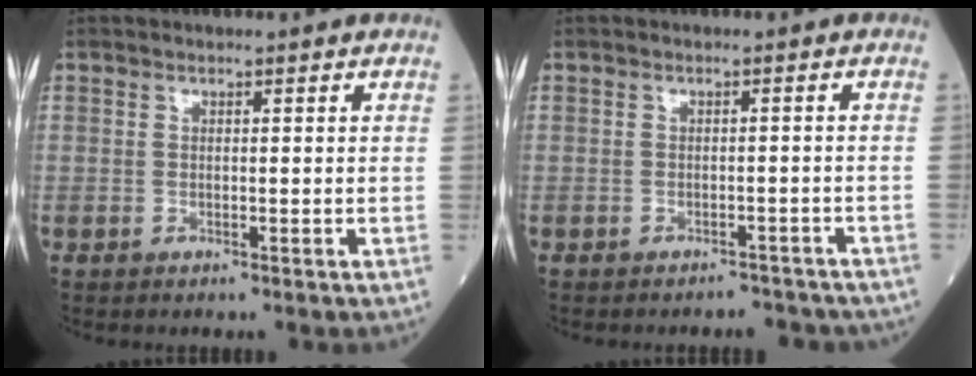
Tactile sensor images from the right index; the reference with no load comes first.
{"total": 4.1, "force": [-3.8, 1.5, 0.4], "torque": [0.000, 0.004, -0.042]}